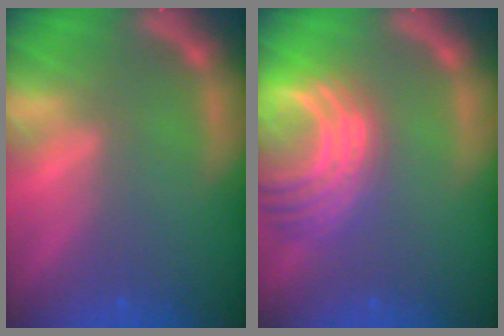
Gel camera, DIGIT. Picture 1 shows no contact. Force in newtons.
{"total": 10.0}